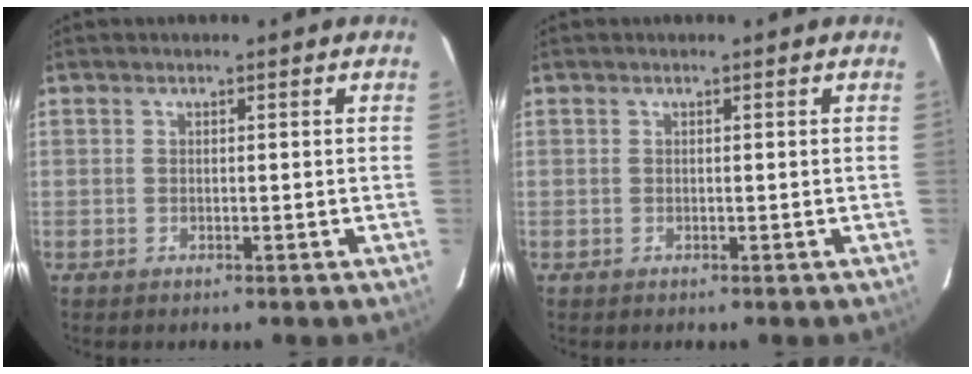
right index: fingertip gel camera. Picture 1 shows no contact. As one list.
[{"total": 0.0}]